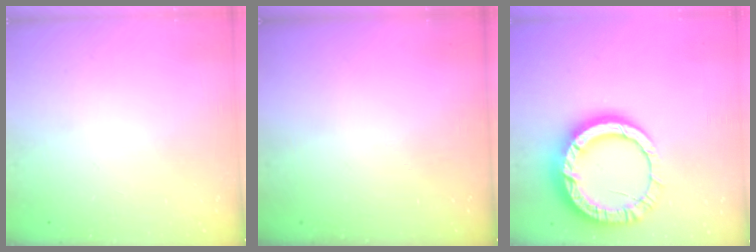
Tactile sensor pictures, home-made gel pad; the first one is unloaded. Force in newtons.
{"total": 0.0}
{"total": 18.6, "press": 18.5, "slide": 1.6}